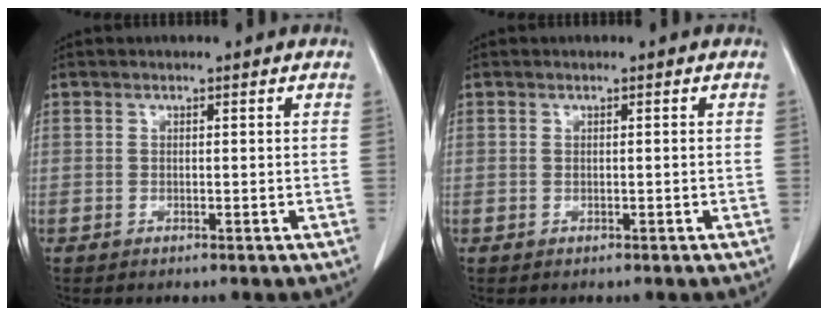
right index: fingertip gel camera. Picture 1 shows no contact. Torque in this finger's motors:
{"motor_torque": [-0.20, 0.21, 0.01, -0.01]}